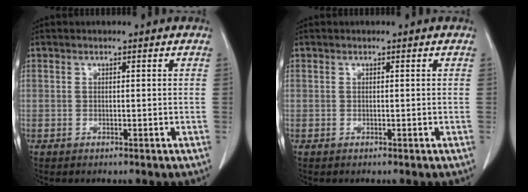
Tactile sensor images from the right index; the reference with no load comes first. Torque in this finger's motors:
{"motor_torque": [0.00, 0.00, 0.00, 0.00]}